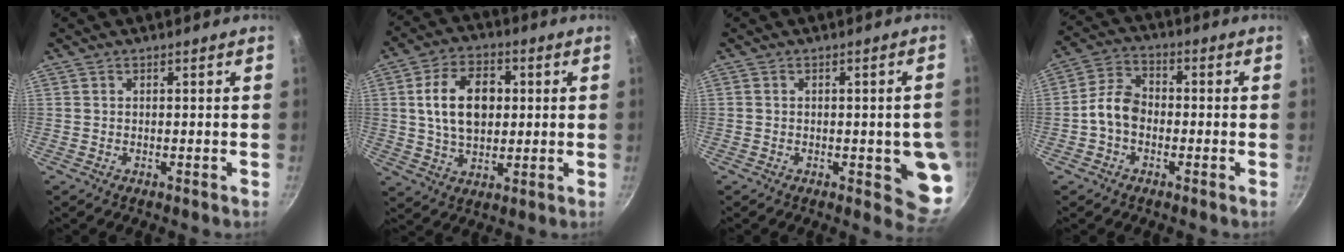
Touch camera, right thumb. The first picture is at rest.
{"total": 12.5, "force": [1.8, 8.4, 9.1], "torque": [-0.134, 0.005, 0.029]}
{"total": 8.1, "force": [-1.4, 3.0, 7.5], "torque": [-0.052, 0.001, -0.015]}
{"total": 6.9, "force": [-1.6, 5.0, 4.5], "torque": [-0.067, 0.029, -0.045]}